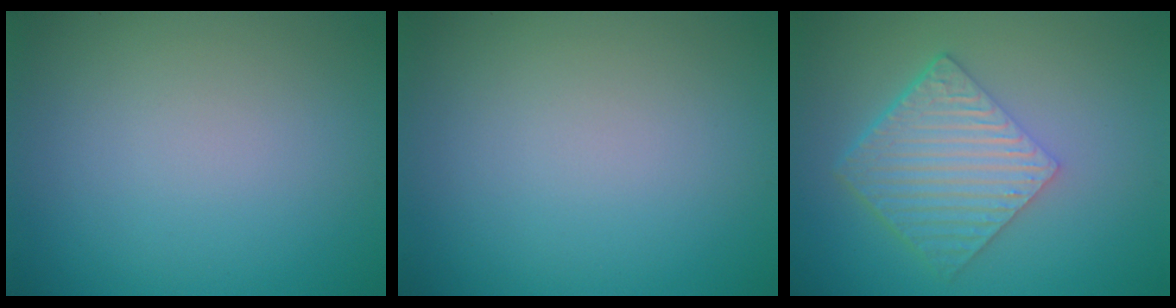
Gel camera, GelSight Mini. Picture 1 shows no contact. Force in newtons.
{"total": 0.0}
{"total": 6.0, "press": 4.1, "slide": 4.4}